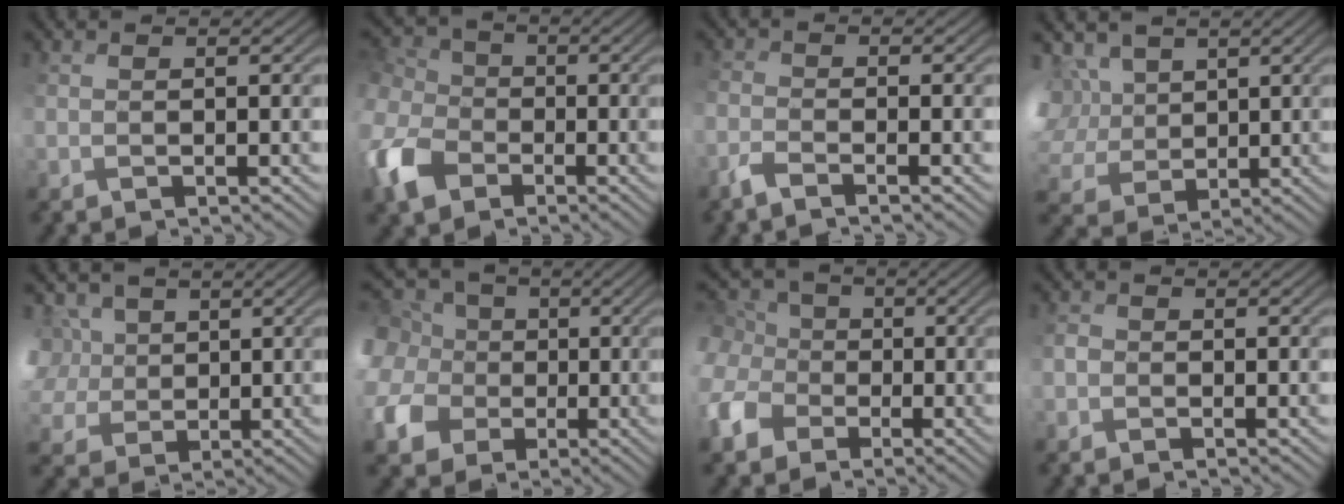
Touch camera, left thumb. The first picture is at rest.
{"total": 8.8, "force": [-2.6, 6.8, 4.9], "torque": [-0.156, -0.009, -0.061]}
{"total": 2.4, "force": [-1.8, 0.2, 1.6], "torque": [-0.043, 0.002, -0.048]}
{"total": 9.1, "force": [4.8, 6.5, 4.2], "torque": [-0.136, 0.019, 0.091]}
{"total": 9.6, "force": [3.9, 7.6, 4.4], "torque": [-0.134, 0.033, 0.053]}
{"total": 10.8, "force": [1.9, 9.4, 4.9], "torque": [-0.180, 0.022, 0.031]}
{"total": 7.6, "force": [-0.9, 6.6, 3.7], "torque": [-0.113, 0.007, -0.022]}
{"total": 1.4, "force": [-0.8, 1.1, 0.4], "torque": [-0.004, 0.005, -0.015]}